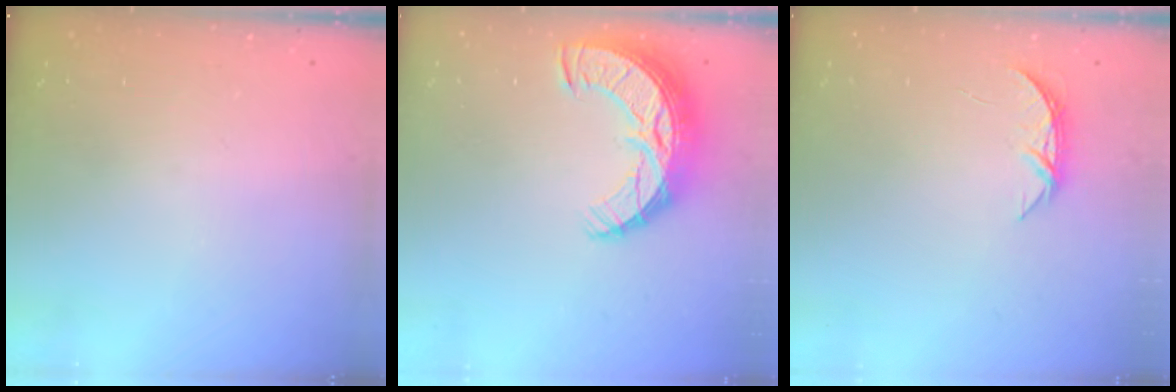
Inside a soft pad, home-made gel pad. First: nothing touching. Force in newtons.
{"total": 15.2, "press": 15.2, "slide": 1.0}
{"total": 4.2, "press": 4.2, "slide": 0.5}